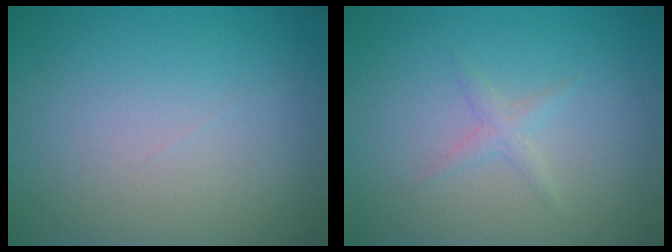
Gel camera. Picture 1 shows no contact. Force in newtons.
{"total": 1.1, "press": 1.1, "slide": 0.1}